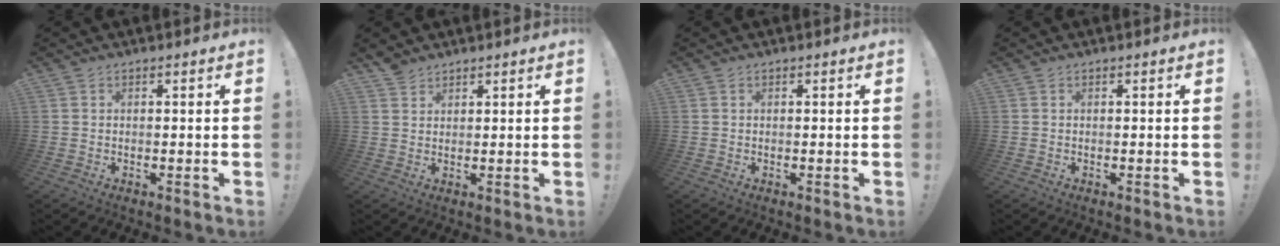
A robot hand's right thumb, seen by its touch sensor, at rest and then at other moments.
{"total": 3.1, "force": [2.6, 1.4, 0.6], "torque": [-0.011, -0.013, 0.052]}
{"total": 0.0}
{"total": 0.0}